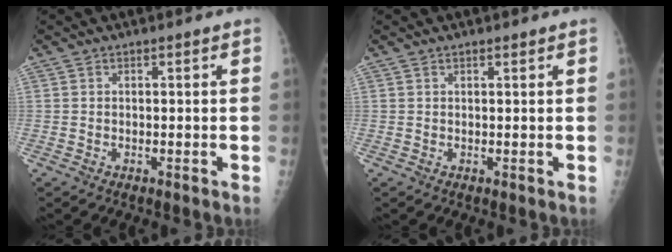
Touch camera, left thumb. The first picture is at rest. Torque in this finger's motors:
{"motor_torque": [-0.36, -0.19, -0.23, -0.27, 0.01]}